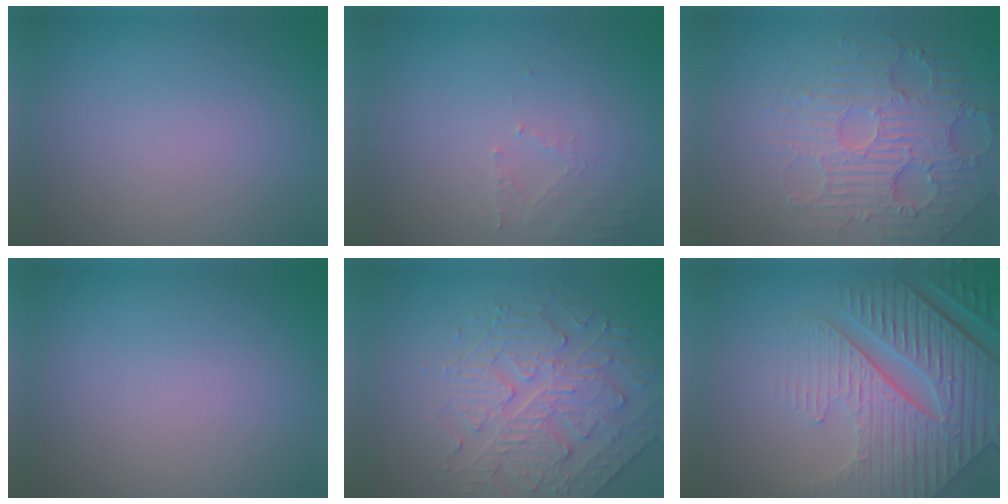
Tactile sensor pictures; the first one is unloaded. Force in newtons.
{"total": 1.7, "press": 1.7, "slide": 0.3}
{"total": 4.8, "press": 4.3, "slide": 2.1}
{"total": 0.0}
{"total": 4.4, "press": 3.9, "slide": 2.1}
{"total": 8.6, "press": 6.4, "slide": 5.7}